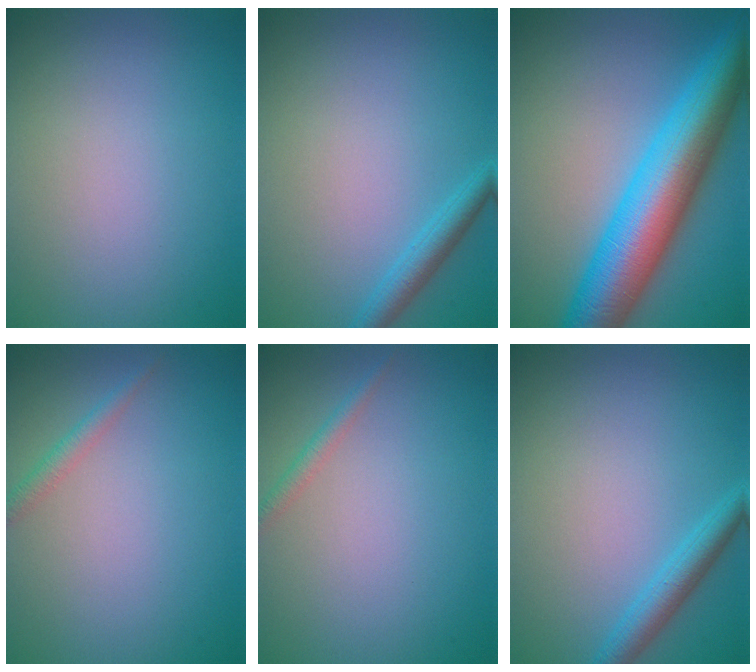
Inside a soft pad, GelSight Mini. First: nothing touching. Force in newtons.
{"total": 2.2, "press": 2.2, "slide": 0.1}
{"total": 11.8, "press": 11.8, "slide": 0.1}
{"total": 1.3, "press": 1.3, "slide": 0.0}
{"total": 1.2, "press": 1.2, "slide": 0.0}
{"total": 2.7, "press": 2.7, "slide": 0.2}